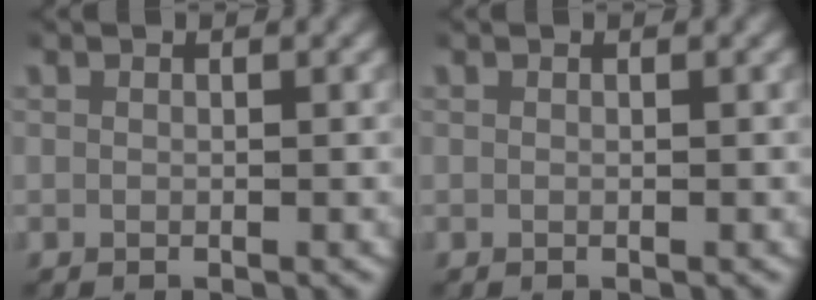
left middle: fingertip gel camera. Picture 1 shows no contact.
{"total": 0.0}